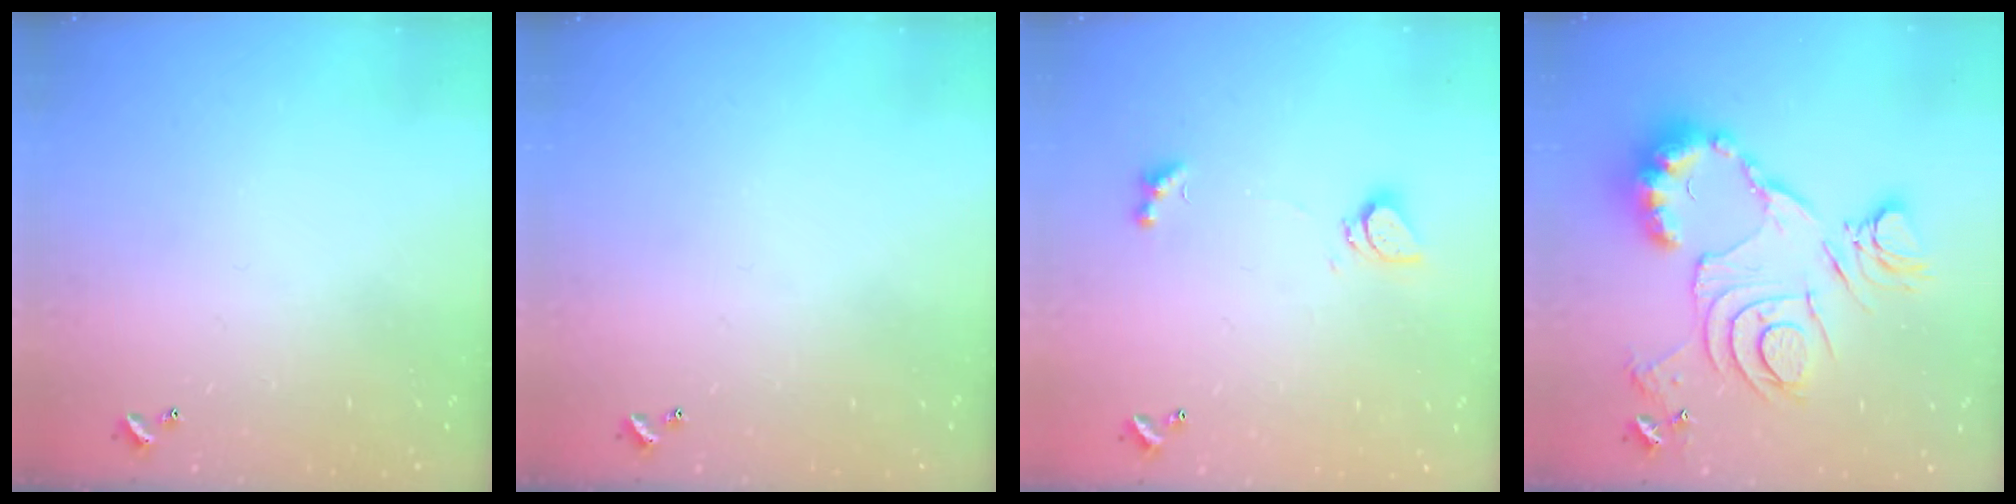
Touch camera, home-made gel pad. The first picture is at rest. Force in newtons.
{"total": 0.0}
{"total": 1.0, "press": 0.9, "slide": 0.4}
{"total": 17.7, "press": 17.6, "slide": 1.4}